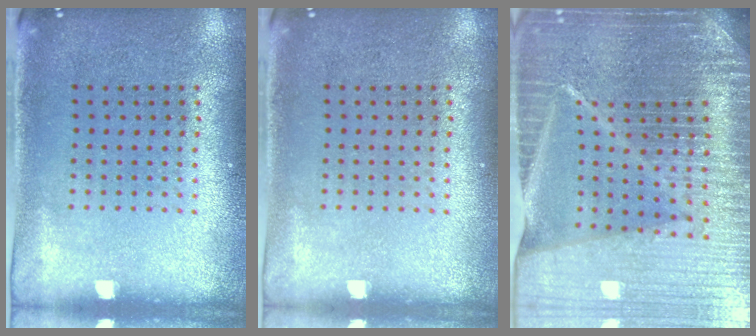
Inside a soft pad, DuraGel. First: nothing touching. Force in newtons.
{"total": 0.0}
{"total": 7.2, "press": 6.1, "slide": 3.8}